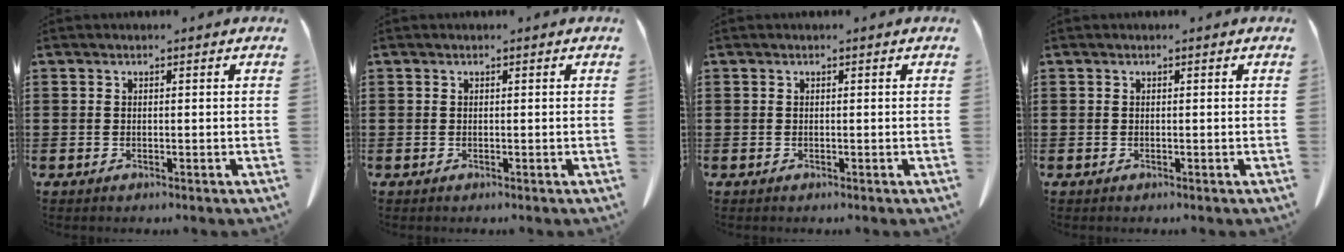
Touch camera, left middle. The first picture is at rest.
{"total": 0.0}
{"total": 0.0}
{"total": 0.0}